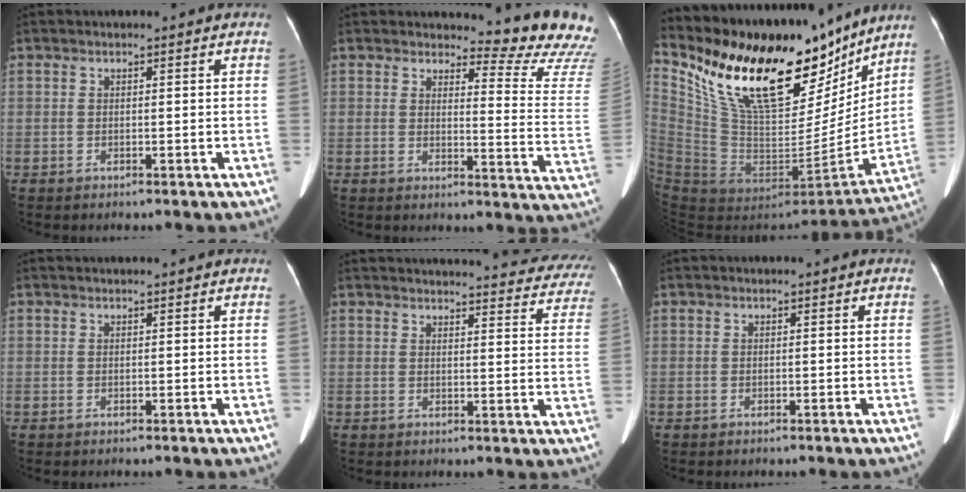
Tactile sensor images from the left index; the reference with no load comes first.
{"total": 13.0, "force": [12.8, 0.0, 2.1], "torque": [-0.013, -0.131, 0.119]}
{"total": 31.2, "force": [23.2, 12.3, 17.0], "torque": [-0.325, 0.004, 0.376]}
{"total": 2.2, "force": [2.1, 0.1, 0.7], "torque": [-0.008, 0.023, 0.027]}
{"total": 25.7, "force": [24.4, 4.9, 6.5], "torque": [-0.080, -0.063, 0.260]}
{"total": 0.0}